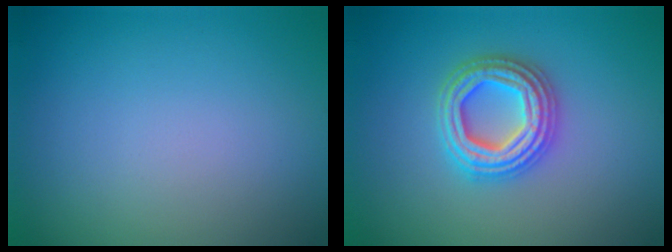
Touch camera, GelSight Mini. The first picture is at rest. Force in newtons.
{"total": 4.7, "press": 4.6, "slide": 0.7}